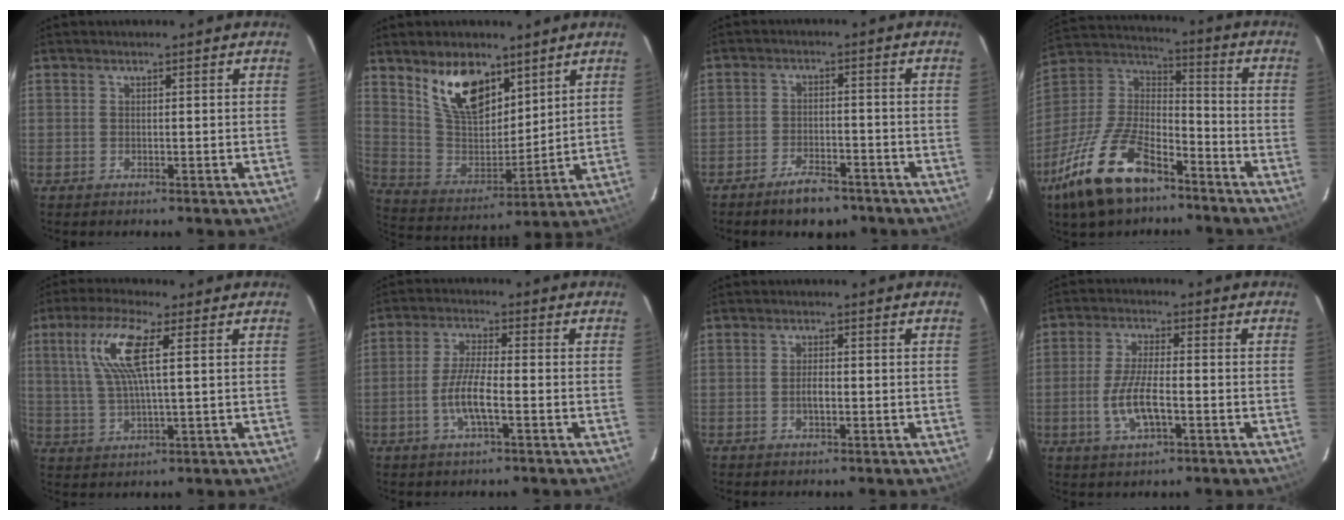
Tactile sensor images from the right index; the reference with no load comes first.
{"total": 14.2, "force": [8.8, 7.3, 8.4], "torque": [-0.158, -0.002, 0.176]}
{"total": 6.8, "force": [-5.2, 2.9, 3.1], "torque": [-0.073, 0.008, -0.078]}
{"total": 20.9, "force": [-12.9, 9.3, 13.6], "torque": [-0.292, -0.010, -0.236]}
{"total": 10.1, "force": [3.1, 1.7, 9.4], "torque": [-0.191, 0.009, 0.064]}
{"total": 6.6, "force": [-2.3, 1.1, 6.0], "torque": [-0.122, -0.002, -0.047]}
{"total": 1.9, "force": [-0.6, 0.7, 1.7], "torque": [-0.031, 0.000, -0.011]}
{"total": 8.0, "force": [-2.5, 2.7, 7.1], "torque": [-0.146, -0.005, -0.046]}